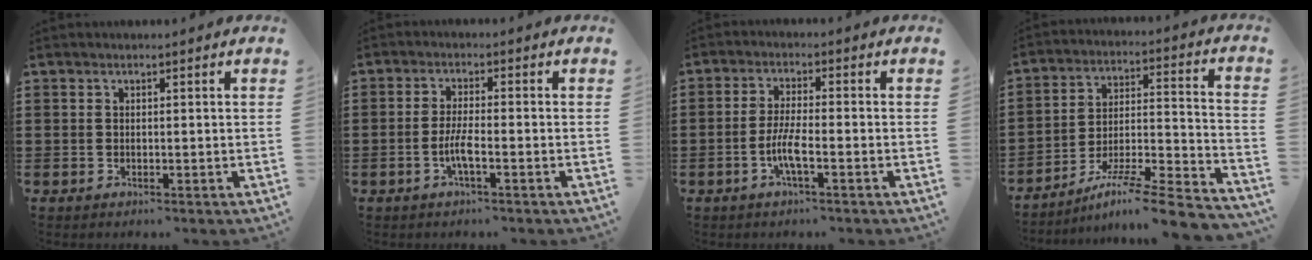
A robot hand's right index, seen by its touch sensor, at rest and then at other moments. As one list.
[{"total": 3.6, "force": [-1.6, 0.5, 3.2], "torque": [-0.068, -0.004, -0.034]}, {"total": 4.5, "force": [-2.0, 0.6, 4.0], "torque": [-0.087, -0.007, -0.043]}, {"total": 8.3, "force": [-6.7, 0.1, 5.0], "torque": [-0.080, -0.008, -0.135]}]